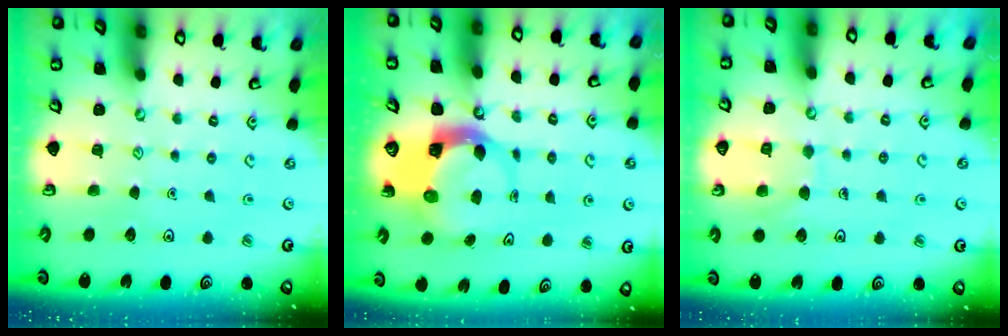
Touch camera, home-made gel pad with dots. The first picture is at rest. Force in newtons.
{"total": 6.1, "press": 6.0, "slide": 0.9}
{"total": 6.7, "press": 6.7, "slide": 0.4}